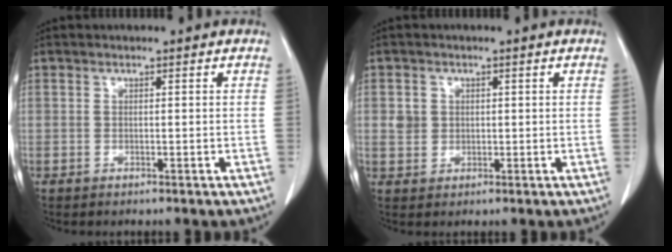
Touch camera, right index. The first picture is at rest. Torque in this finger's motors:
{"motor_torque": [0.32, 0.05, 0.11, 0.03]}